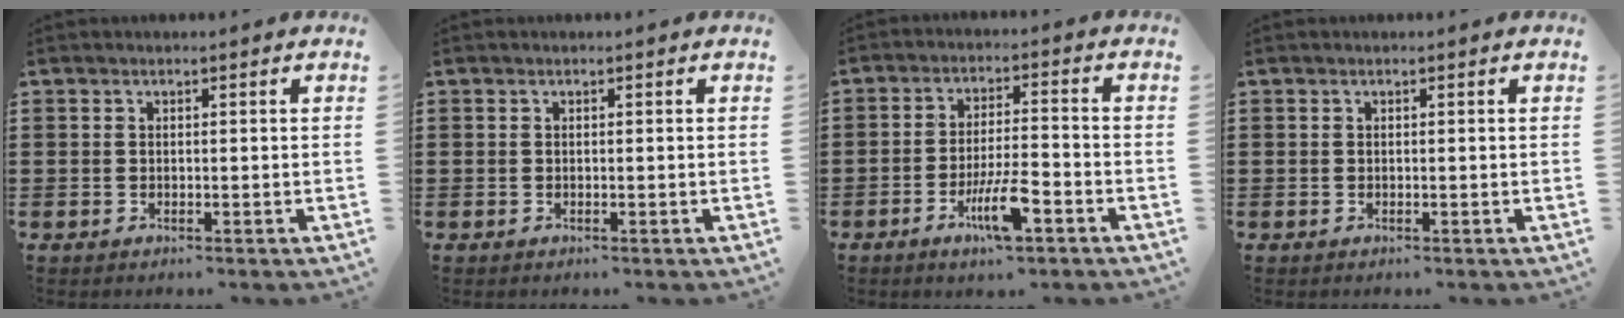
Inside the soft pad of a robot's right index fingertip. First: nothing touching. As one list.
[{"total": 0.0}, {"total": 7.8, "force": [-3.8, 1.7, 6.6], "torque": [-0.128, -0.004, -0.069]}, {"total": 0.0}]